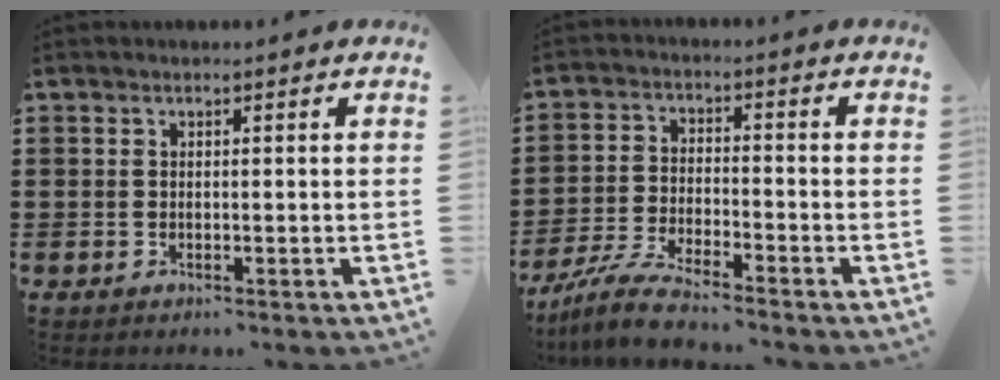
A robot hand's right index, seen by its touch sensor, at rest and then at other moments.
{"total": 6.0, "force": [-5.6, 0.1, 2.2], "torque": [-0.054, -0.008, -0.109]}